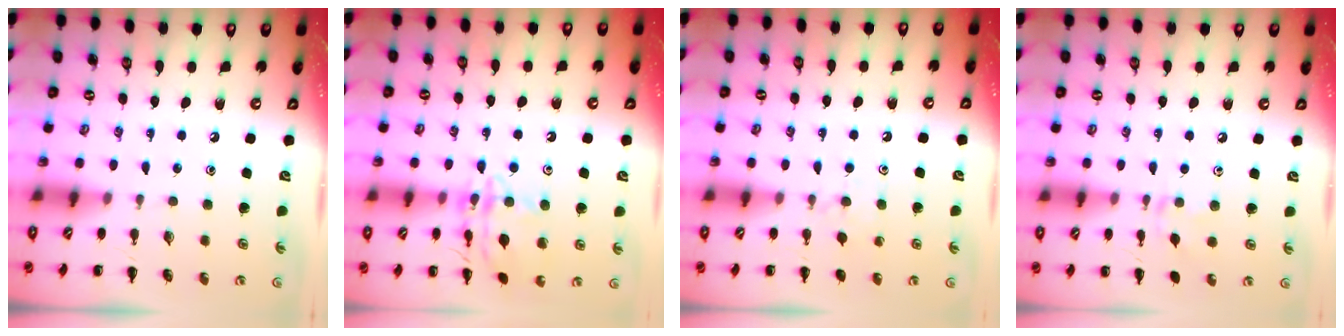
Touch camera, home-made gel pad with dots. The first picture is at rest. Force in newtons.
{"total": 13.5, "press": 13.5, "slide": 1.1}
{"total": 4.8, "press": 4.5, "slide": 1.7}
{"total": 4.4, "press": 4.2, "slide": 1.4}